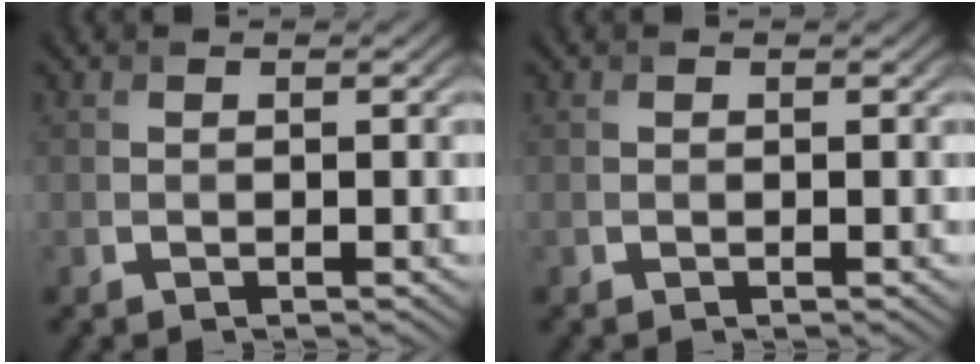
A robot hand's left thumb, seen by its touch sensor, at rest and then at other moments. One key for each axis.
{"total": 0.0}